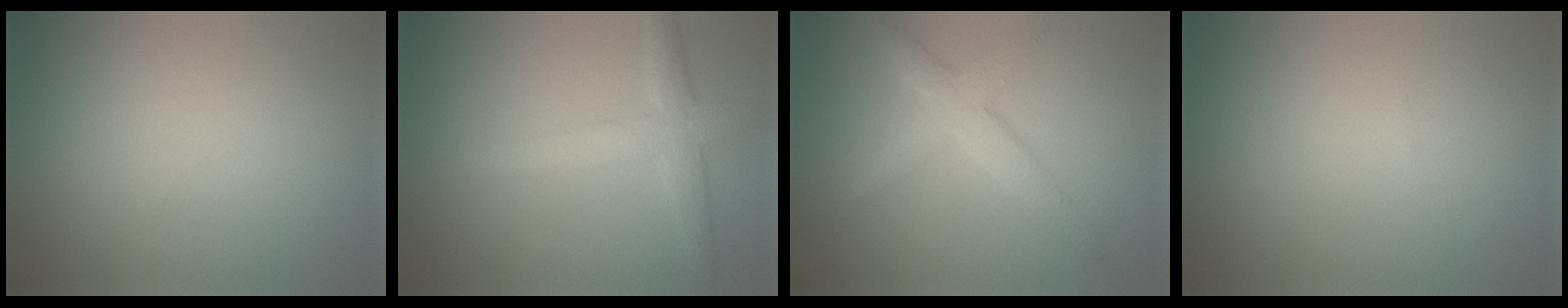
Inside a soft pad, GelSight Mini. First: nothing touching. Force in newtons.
{"total": 3.7, "press": 3.7, "slide": 0.1}
{"total": 3.6, "press": 3.6, "slide": 0.2}
{"total": 0.0}